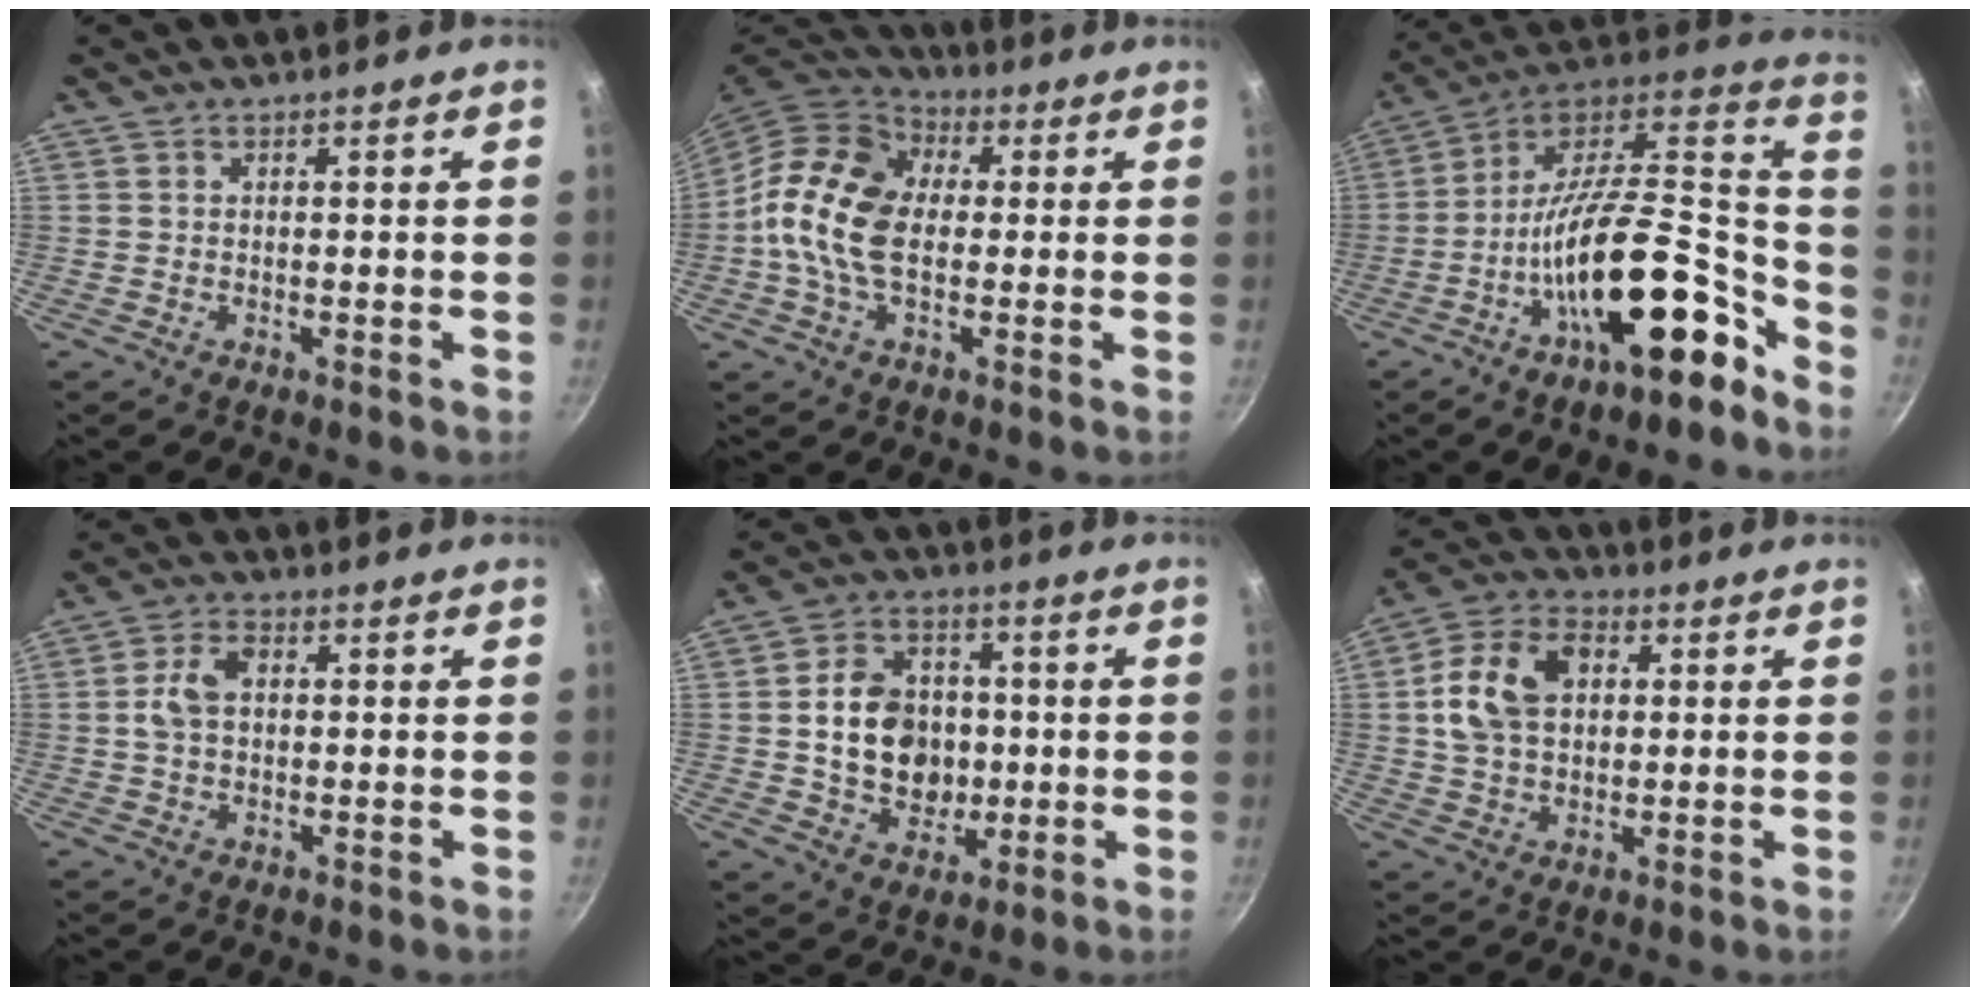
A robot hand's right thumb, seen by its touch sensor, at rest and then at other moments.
{"total": 15.4, "force": [0.1, 10.1, 11.6], "torque": [-0.192, 0.022, -0.019]}
{"total": 26.2, "force": [-13.2, 10.3, 20.1], "torque": [-0.255, 0.093, -0.231]}
{"total": 6.0, "force": [0.5, 4.0, 4.4], "torque": [-0.078, 0.014, 0.003]}
{"total": 14.3, "force": [0.0, 11.6, 8.3], "torque": [-0.101, 0.015, 0.005]}
{"total": 13.1, "force": [2.3, 9.3, 8.9], "torque": [-0.146, 0.012, 0.029]}